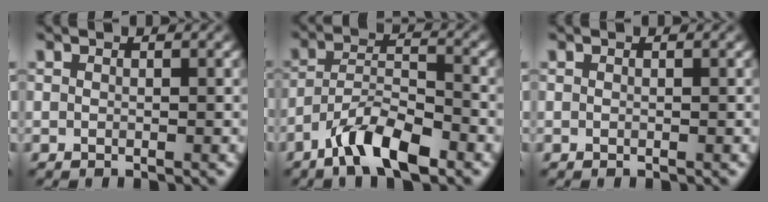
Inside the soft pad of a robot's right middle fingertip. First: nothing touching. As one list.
[{"total": 6.0, "force": [-4.2, 1.7, 4.0], "torque": [-0.068, 0.005, -0.079]}, {"total": 0.0}]